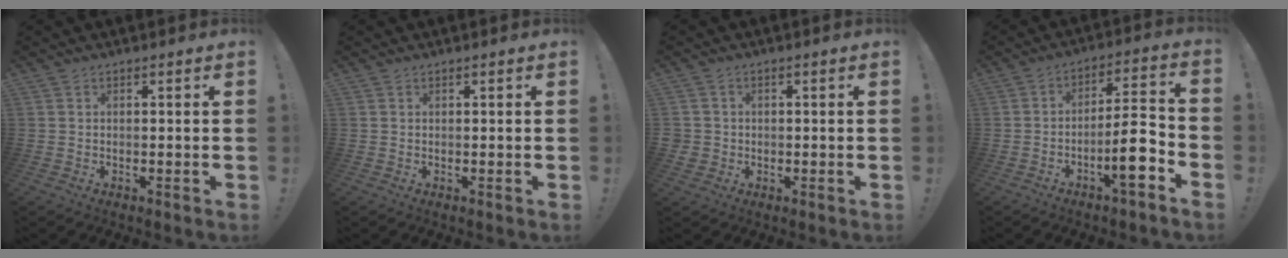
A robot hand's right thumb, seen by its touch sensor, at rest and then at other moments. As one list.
[{"total": 0.0}, {"total": 2.6, "force": [-0.3, 2.5, 0.6], "torque": [-0.005, 0.001, -0.004]}, {"total": 12.1, "force": [-5.3, 2.6, 10.5], "torque": [-0.154, 0.021, -0.091]}]